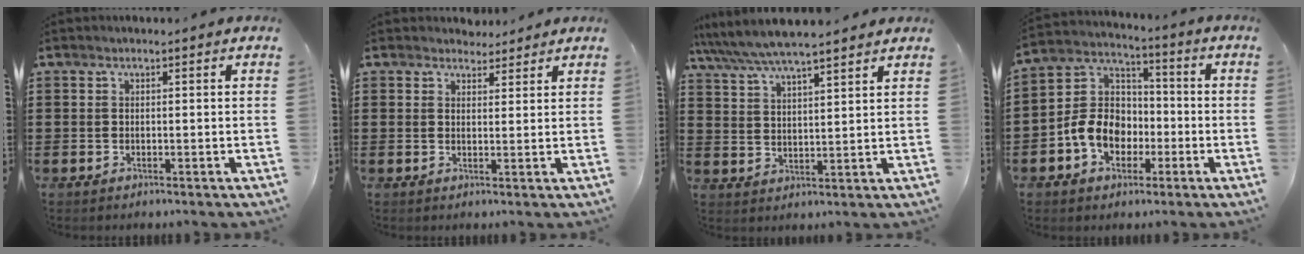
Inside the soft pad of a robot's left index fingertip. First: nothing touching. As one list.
[{"total": 2.6, "force": [2.4, 1.0, 0.1], "torque": [0.000, -0.002, 0.045]}, {"total": 6.3, "force": [5.7, 0.6, 2.5], "torque": [-0.069, -0.022, 0.100]}, {"total": 9.1, "force": [-3.4, 7.1, 4.5], "torque": [-0.128, 0.016, -0.073]}]